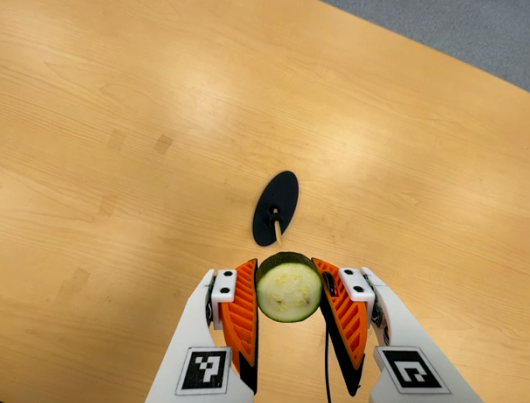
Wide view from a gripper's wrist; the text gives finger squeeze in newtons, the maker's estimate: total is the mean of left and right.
{"total": 11.9, "left": 10.9, "right": 12.9}